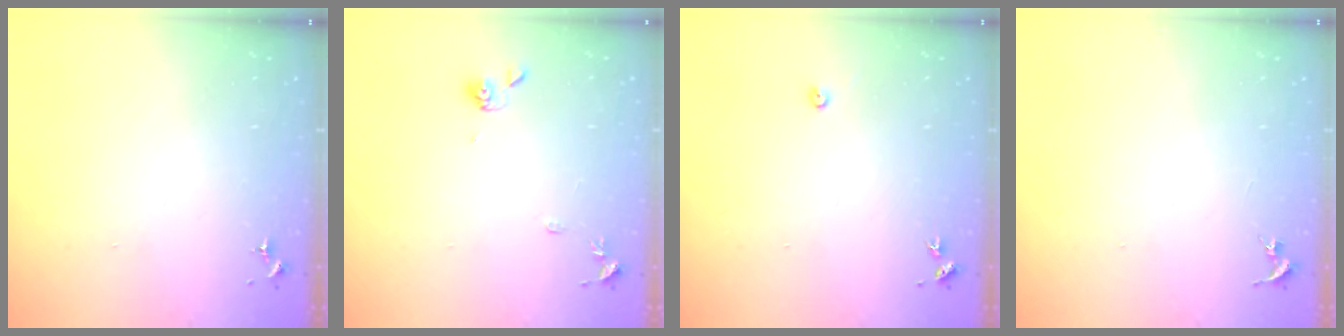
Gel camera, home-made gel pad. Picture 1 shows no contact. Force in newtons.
{"total": 6.1, "press": 6.0, "slide": 1.1}
{"total": 2.2, "press": 2.2, "slide": 0.3}
{"total": 0.0}